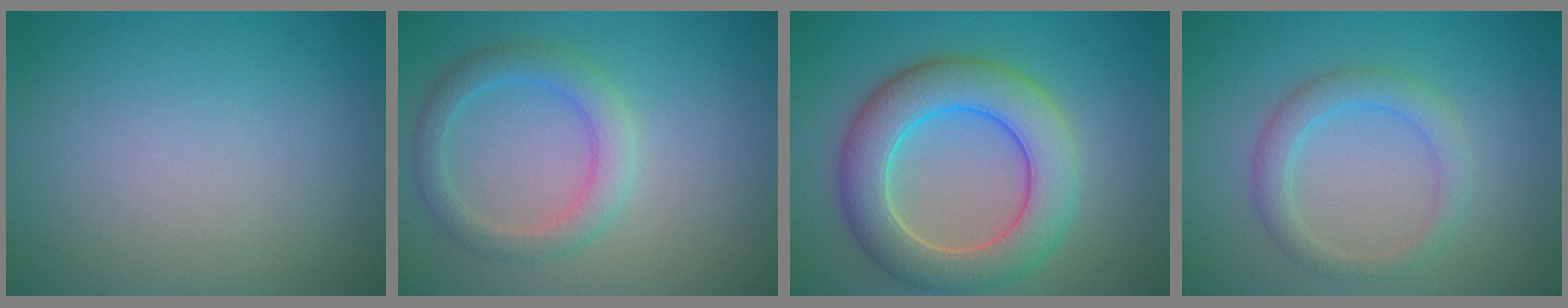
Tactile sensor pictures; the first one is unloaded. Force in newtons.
{"total": 3.1, "press": 3.1, "slide": 0.1}
{"total": 7.6, "press": 7.6, "slide": 0.5}
{"total": 2.8, "press": 2.8, "slide": 0.2}